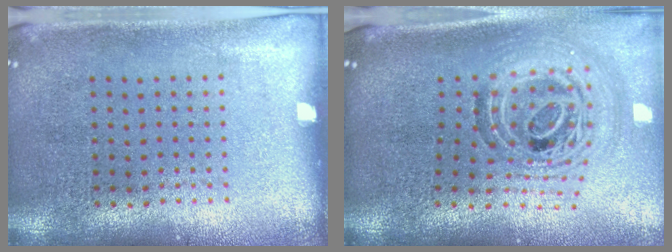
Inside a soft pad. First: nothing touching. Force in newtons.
{"total": 1.8, "press": 1.5, "slide": 1.0}